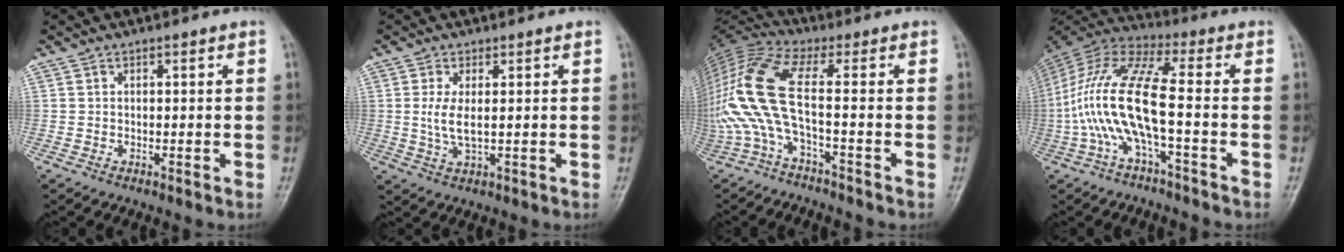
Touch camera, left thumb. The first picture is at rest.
{"total": 4.4, "force": [0.4, 1.4, 4.1], "torque": [-0.099, -0.008, 0.011]}
{"total": 13.4, "force": [-2.6, 2.4, 12.9], "torque": [-0.320, 0.051, -0.063]}
{"total": 15.1, "force": [-3.5, 3.7, 14.2], "torque": [-0.323, 0.041, -0.074]}